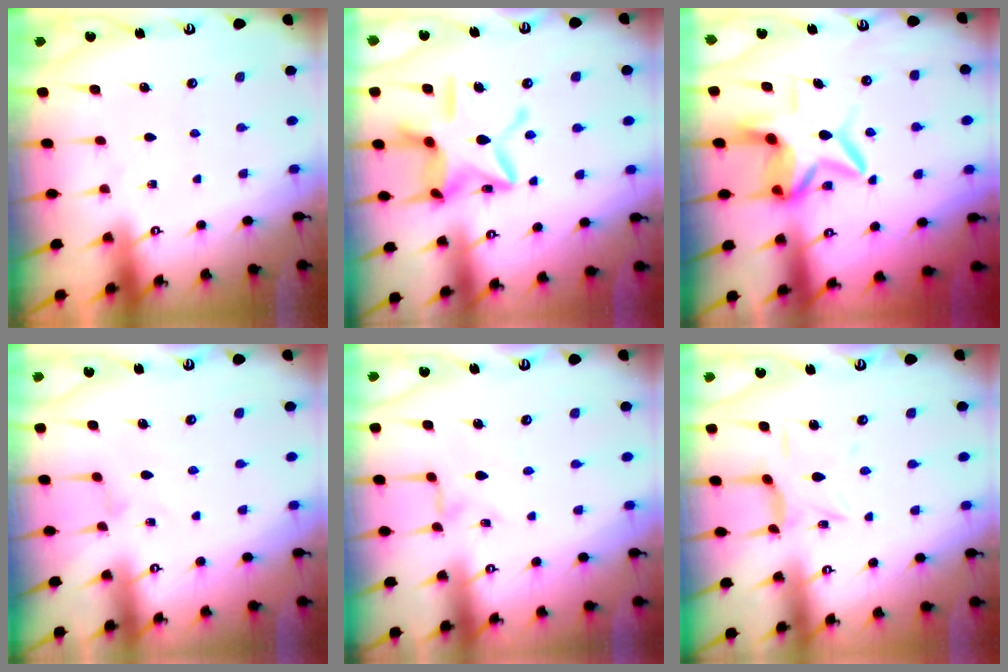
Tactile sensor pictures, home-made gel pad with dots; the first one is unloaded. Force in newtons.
{"total": 16.1, "press": 16.1, "slide": 1.2}
{"total": 9.1, "press": 9.0, "slide": 1.1}
{"total": 0.0}
{"total": 0.0}
{"total": 6.0, "press": 6.0, "slide": 0.4}